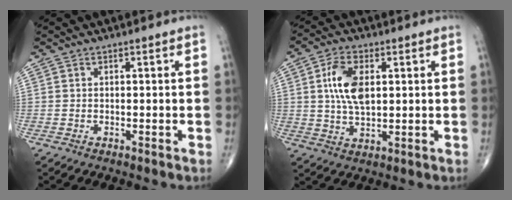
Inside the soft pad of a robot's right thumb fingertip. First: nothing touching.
{"total": 9.0, "force": [1.9, 4.8, 7.4], "torque": [-0.141, -0.003, 0.036]}